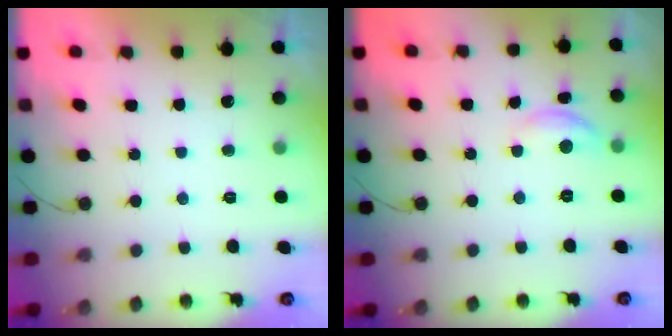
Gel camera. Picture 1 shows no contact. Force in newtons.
{"total": 6.5, "press": 6.5, "slide": 0.4}